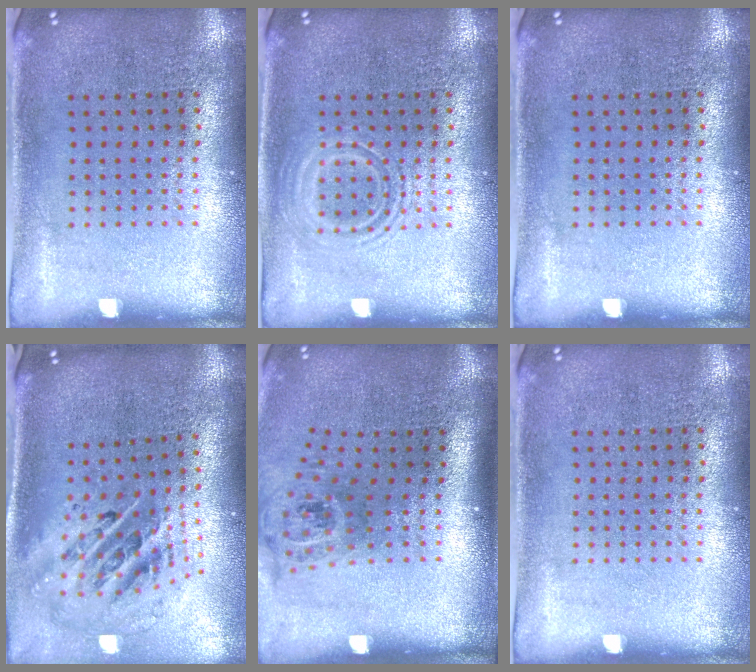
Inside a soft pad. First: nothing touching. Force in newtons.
{"total": 2.1, "press": 2.1, "slide": 0.3}
{"total": 0.0}
{"total": 2.3, "press": 1.6, "slide": 1.7}
{"total": 1.9, "press": 1.4, "slide": 1.3}
{"total": 0.0}